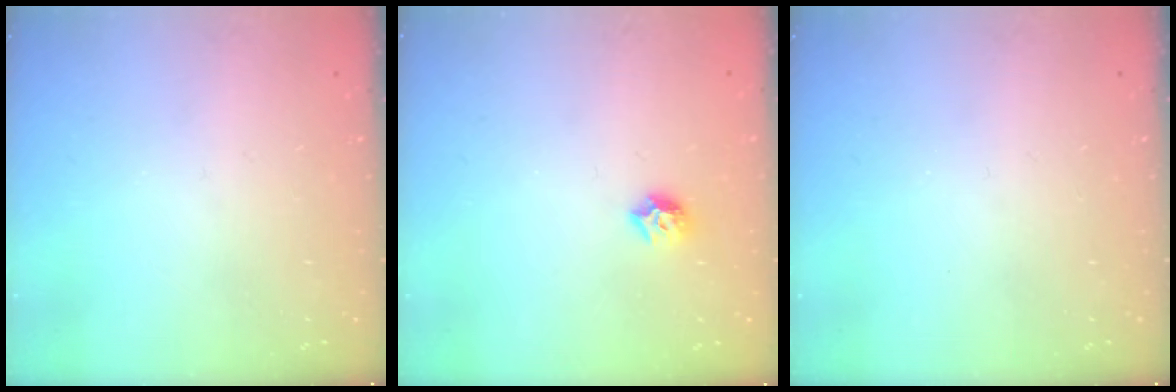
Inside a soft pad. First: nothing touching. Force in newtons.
{"total": 6.7, "press": 6.6, "slide": 0.9}
{"total": 0.0}